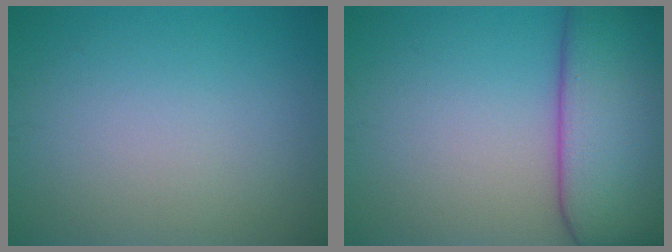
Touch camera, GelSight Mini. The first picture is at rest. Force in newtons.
{"total": 13.1, "press": 13.1, "slide": 0.9}